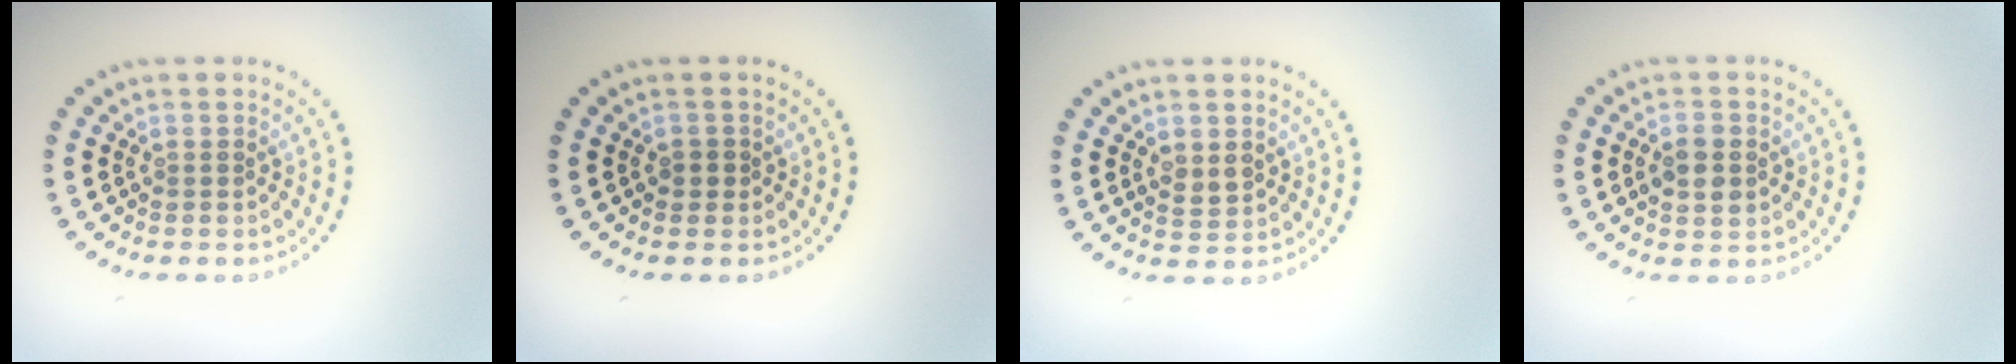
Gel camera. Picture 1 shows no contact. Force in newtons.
{"total": 0.9, "press": 0.9, "slide": 0.4}
{"total": 1.6, "press": 1.6, "slide": 0.1}
{"total": 2.5, "press": 2.5, "slide": 0.1}